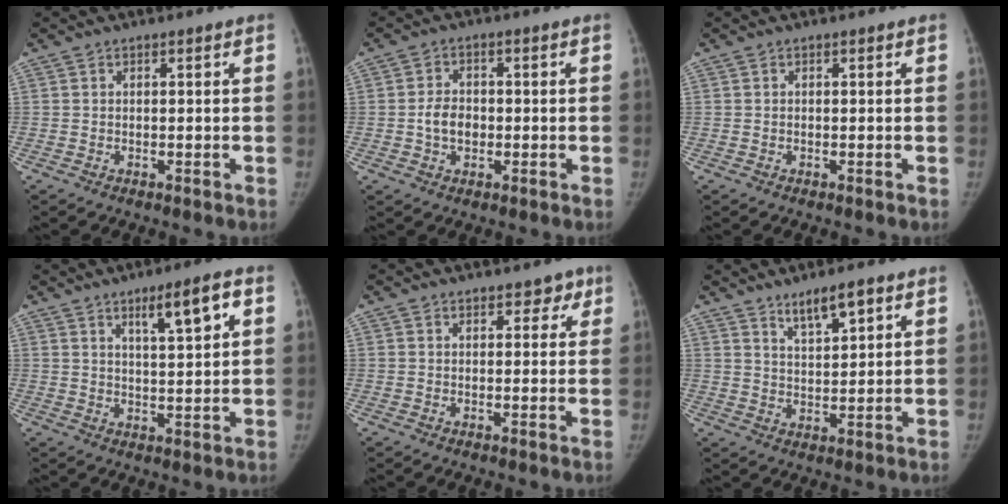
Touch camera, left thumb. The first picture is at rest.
{"total": 4.6, "force": [-0.8, 3.5, 2.9], "torque": [-0.040, 0.011, -0.016]}
{"total": 0.0}
{"total": 7.5, "force": [3.6, 1.3, 6.5], "torque": [-0.099, -0.013, 0.059]}
{"total": 2.8, "force": [1.8, 1.8, 1.1], "torque": [0.018, -0.005, 0.019]}
{"total": 5.9, "force": [3.9, 1.5, 4.2], "torque": [-0.063, -0.025, 0.071]}